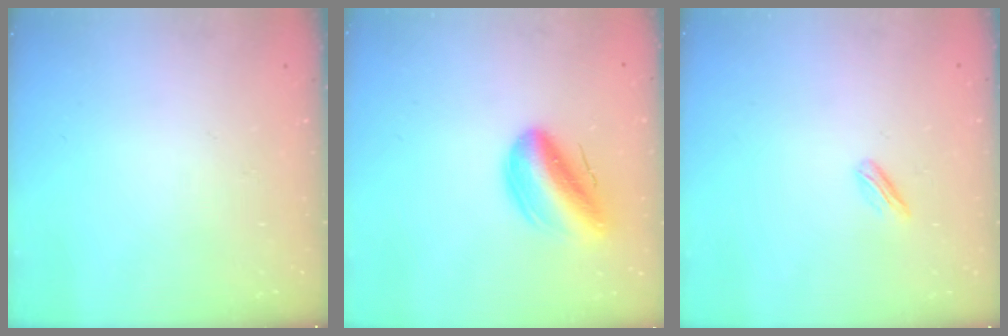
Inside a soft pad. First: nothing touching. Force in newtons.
{"total": 14.1, "press": 13.6, "slide": 3.8}
{"total": 2.4, "press": 2.3, "slide": 0.7}